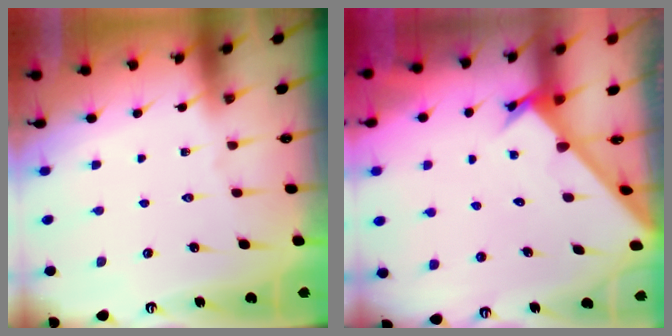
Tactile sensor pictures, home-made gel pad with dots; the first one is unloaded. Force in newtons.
{"total": 2.4, "press": 2.4, "slide": 0.2}